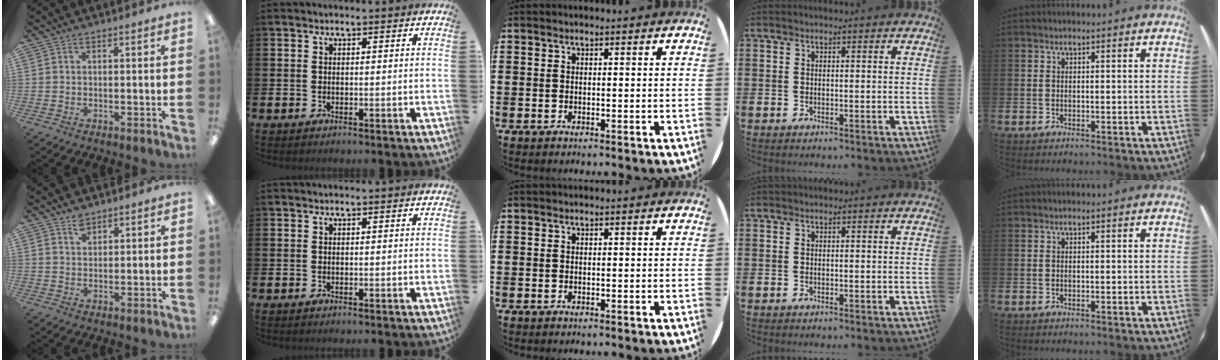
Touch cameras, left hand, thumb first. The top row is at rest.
{"thumb": {"total": 2.8, "force": [2.3, 1.2, 0.9], "torque": [-0.013, -0.008, 0.043]}}